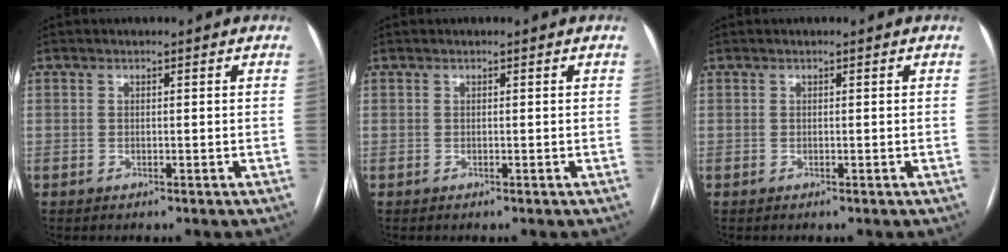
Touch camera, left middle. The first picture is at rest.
{"total": 0.0}
{"total": 0.0}